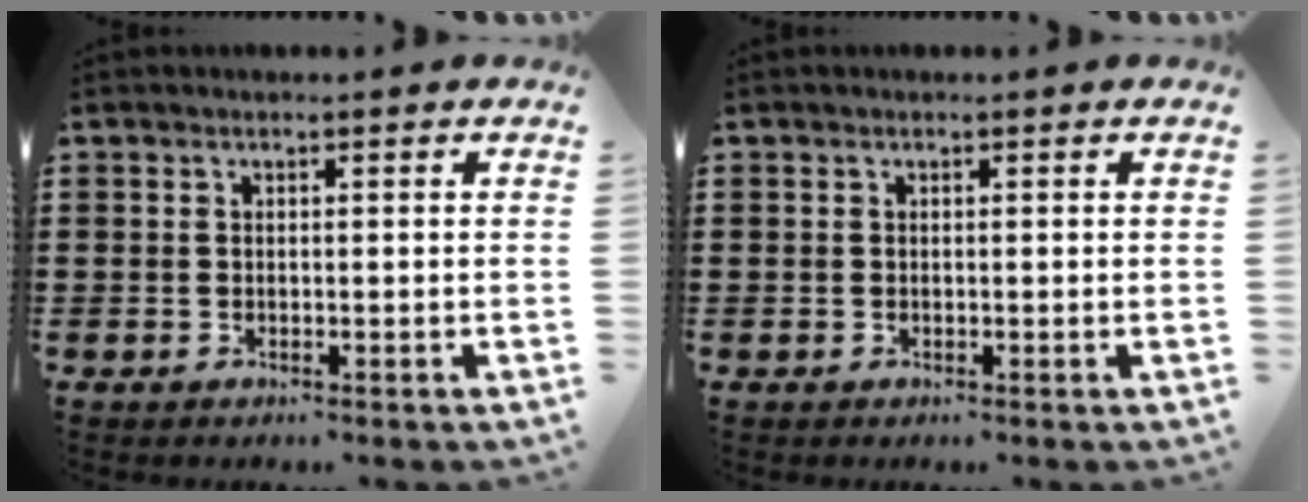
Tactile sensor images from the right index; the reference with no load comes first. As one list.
[{"total": 0.0}]